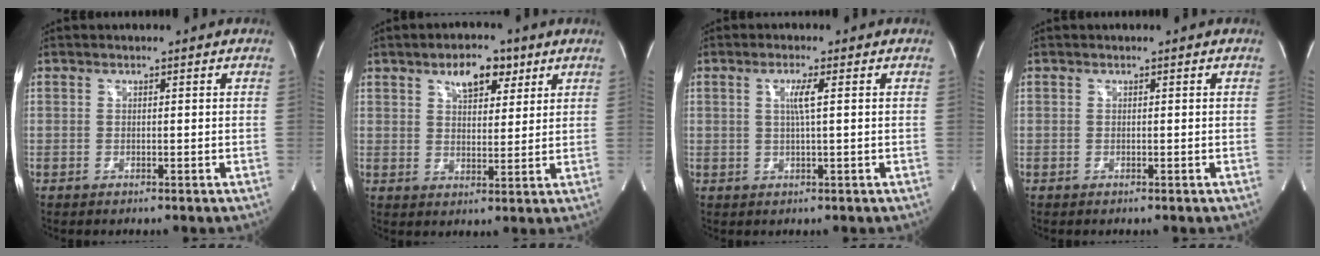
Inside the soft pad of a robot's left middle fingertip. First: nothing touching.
{"total": 8.0, "force": [4.5, 3.0, 5.9], "torque": [-0.104, 0.008, 0.076]}
{"total": 2.9, "force": [0.7, -0.5, 2.7], "torque": [-0.058, -0.005, 0.012]}
{"total": 0.0}